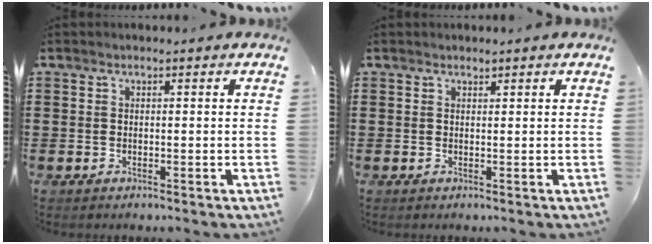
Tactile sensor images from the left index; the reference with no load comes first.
{"total": 0.6, "force": [0.5, 0.2, 0.0], "torque": [-0.002, 0.001, 0.011]}